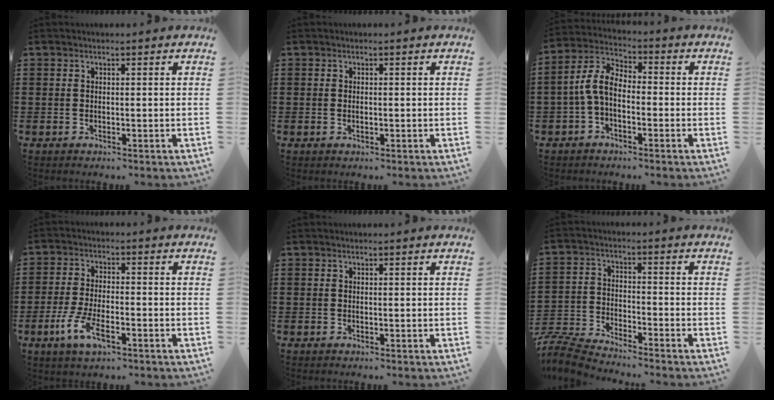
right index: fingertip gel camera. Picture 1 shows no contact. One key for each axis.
{"total": 0.7, "fx": -0.1, "fy": 0.2, "fz": 0.6, "tx": -0.015, "ty": -0.003, "tz": -0.001}
{"total": 6.1, "fx": -1.3, "fy": 3.4, "fz": 4.9, "tx": -0.130, "ty": 0.002, "tz": -0.034}
{"total": 5.9, "fx": -2.9, "fy": 2.0, "fz": 4.8, "tx": -0.113, "ty": -0.009, "tz": -0.058}
{"total": 0.0}
{"total": 6.1, "fx": -6.0, "fy": 0.4, "fz": 0.9, "tx": -0.037, "ty": 0.002, "tz": -0.125}